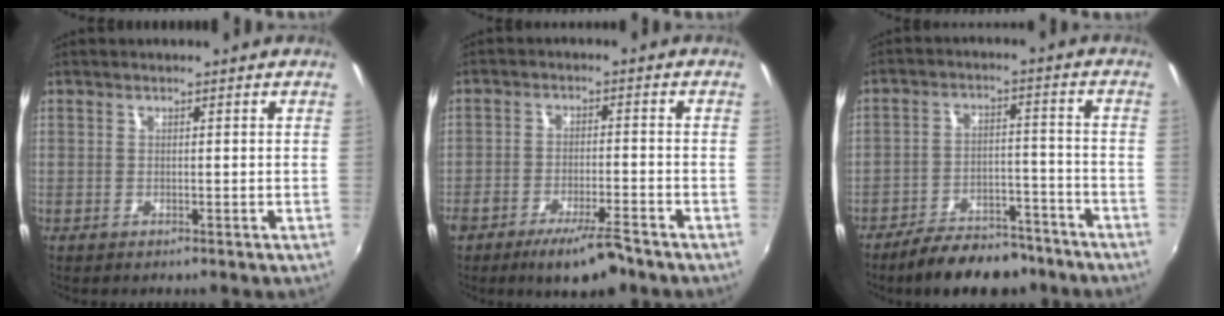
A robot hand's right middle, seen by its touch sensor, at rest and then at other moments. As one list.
[{"total": 7.6, "force": [-5.7, 1.5, 4.9], "torque": [-0.105, -0.008, -0.094]}, {"total": 13.1, "force": [-10.8, 4.9, 5.7], "torque": [-0.109, 0.007, -0.151]}]